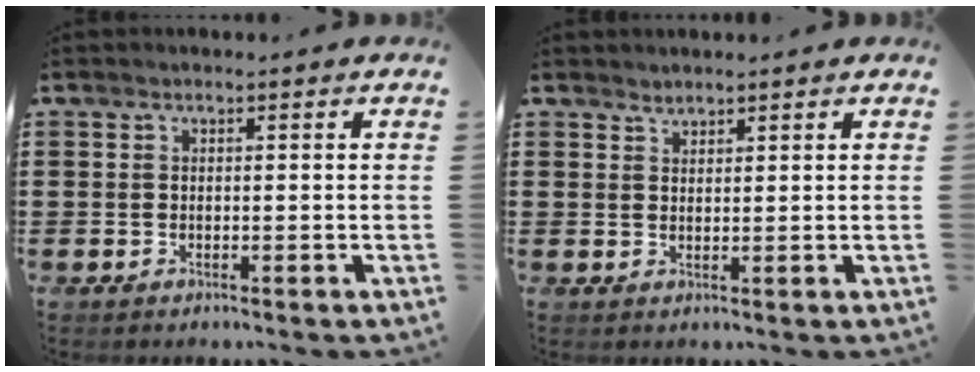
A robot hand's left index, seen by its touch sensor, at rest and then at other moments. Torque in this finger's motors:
{"motor_torque": [-0.36, 0.64, -0.01, -0.01]}